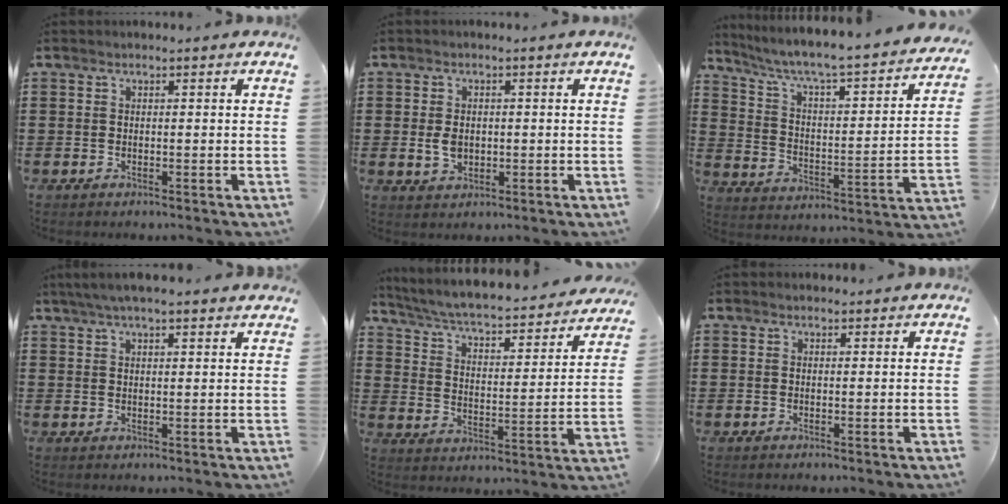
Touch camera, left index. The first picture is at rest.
{"total": 3.1, "force": [0.0, 2.1, 2.3], "torque": [-0.054, 0.003, -0.002]}
{"total": 4.6, "force": [3.5, 0.3, 3.0], "torque": [-0.076, -0.040, 0.046]}
{"total": 4.2, "force": [3.5, 0.4, 2.2], "torque": [-0.051, 0.001, 0.064]}
{"total": 4.4, "force": [4.0, 0.1, 1.9], "torque": [-0.059, -0.039, 0.058]}
{"total": 0.8, "force": [0.7, 0.3, 0.1], "torque": [-0.004, 0.002, 0.014]}